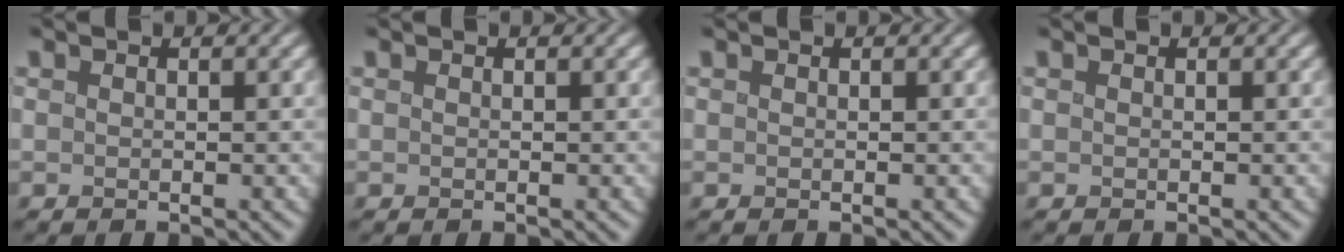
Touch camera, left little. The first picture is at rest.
{"total": 0.0}
{"total": 0.0}
{"total": 0.0}